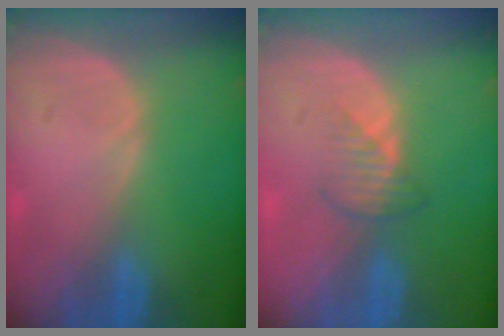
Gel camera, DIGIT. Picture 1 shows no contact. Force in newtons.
{"total": 2.7, "press": 2.6, "slide": 0.6}